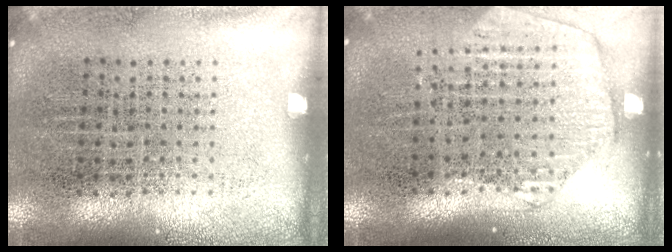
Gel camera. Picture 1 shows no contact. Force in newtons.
{"total": 1.7, "press": 1.6, "slide": 0.7}